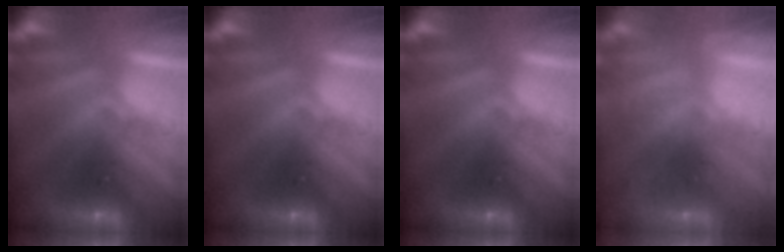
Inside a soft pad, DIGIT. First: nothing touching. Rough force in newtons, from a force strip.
{"total": 0.0}
{"total": 0.0}
{"total": 2.4}